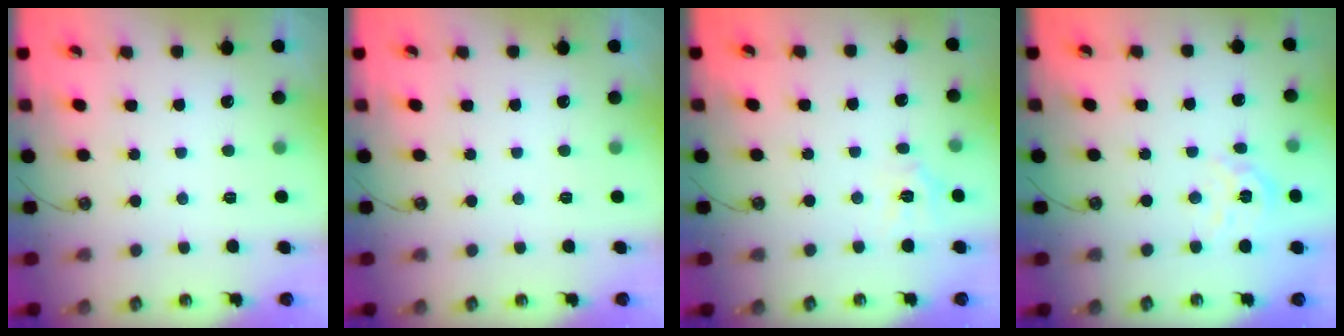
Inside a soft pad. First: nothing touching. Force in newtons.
{"total": 0.0}
{"total": 4.7, "press": 4.7, "slide": 0.4}
{"total": 7.0, "press": 6.9, "slide": 0.6}